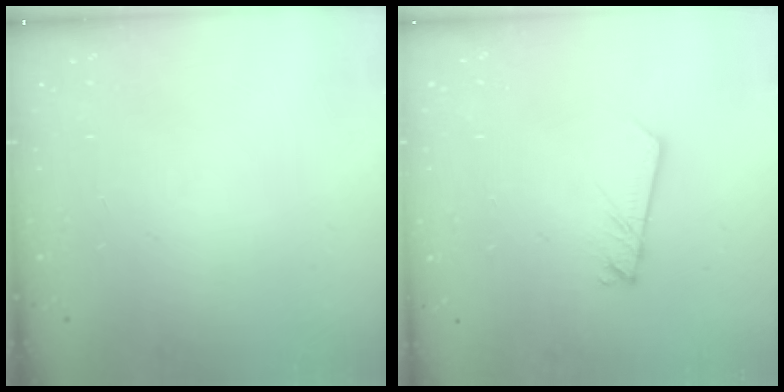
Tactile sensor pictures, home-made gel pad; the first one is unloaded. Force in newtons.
{"total": 2.2, "press": 2.2, "slide": 0.0}